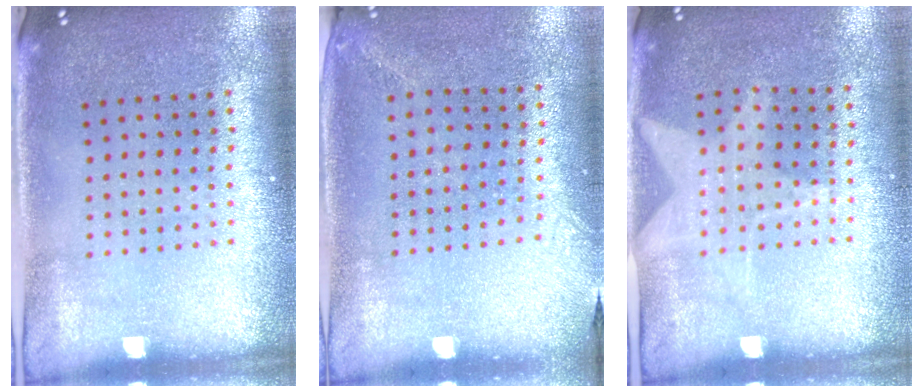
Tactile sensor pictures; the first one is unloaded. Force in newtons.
{"total": 1.4, "press": 1.1, "slide": 0.9}
{"total": 1.3, "press": 0.9, "slide": 0.9}